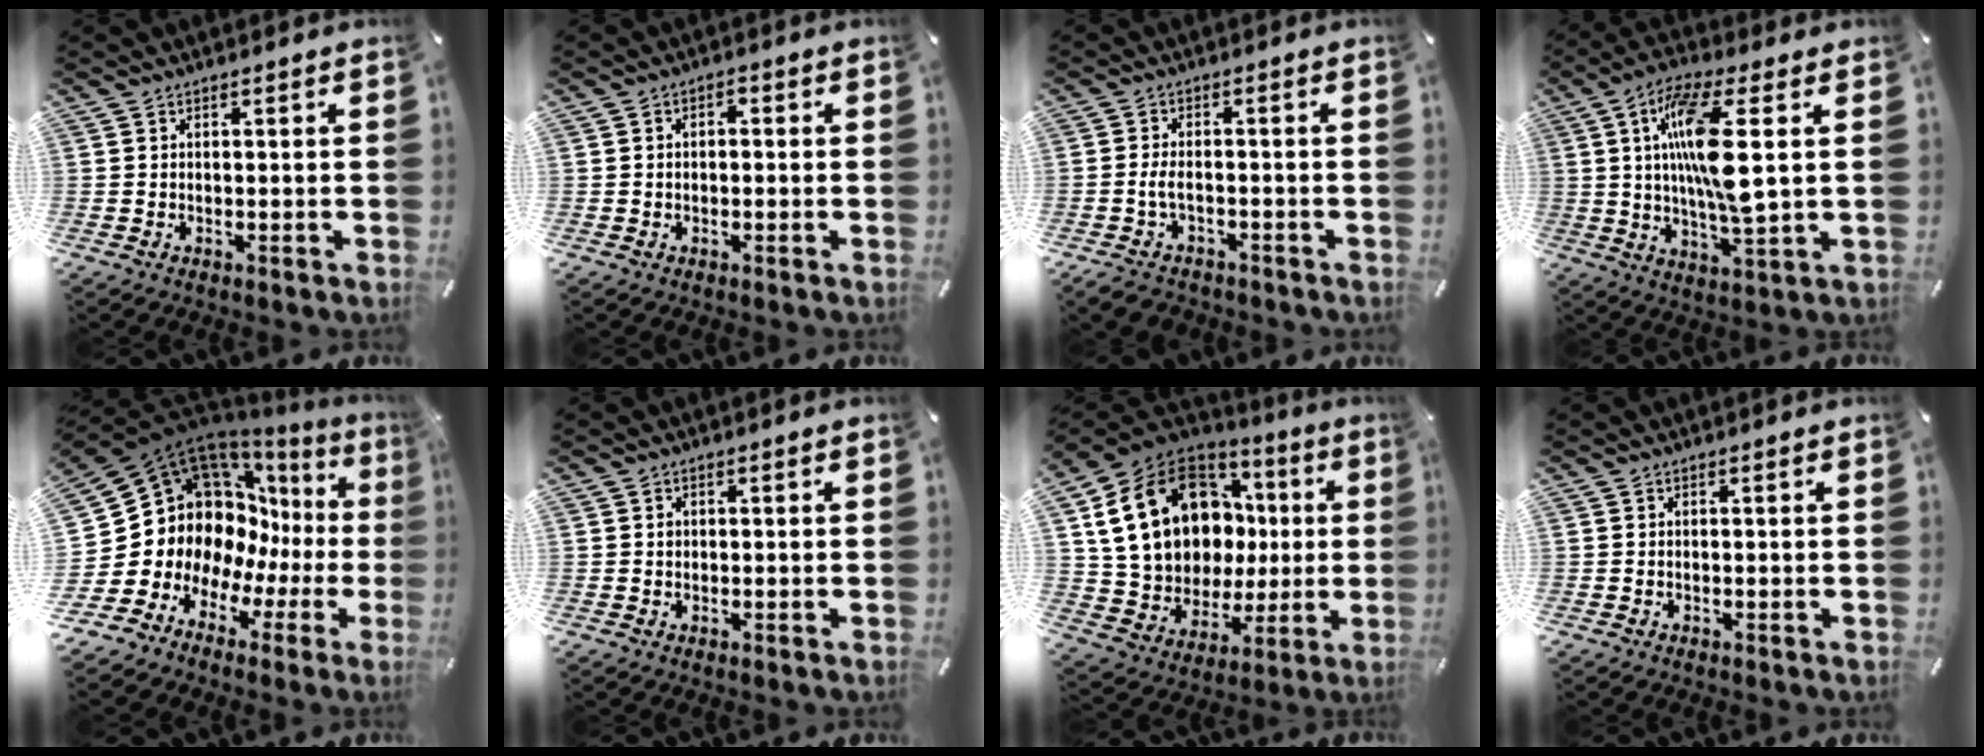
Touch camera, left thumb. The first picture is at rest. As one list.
[{"total": 1.4, "force": [-0.5, 1.0, 0.9], "torque": [-0.019, 0.006, -0.011]}, {"total": 4.2, "force": [-2.2, 2.3, 2.7], "torque": [-0.059, 0.011, -0.043]}, {"total": 15.3, "force": [2.6, 3.5, 14.7], "torque": [-0.295, -0.011, 0.035]}, {"total": 18.0, "force": [4.6, 15.0, 9.0], "torque": [-0.163, -0.081, 0.124]}, {"total": 0.6, "force": [0.1, 0.6, 0.1], "torque": [-0.002, 0.004, 0.000]}, {"total": 21.5, "force": [6.4, 16.3, 12.5], "torque": [-0.233, -0.032, 0.141]}, {"total": 0.0}]